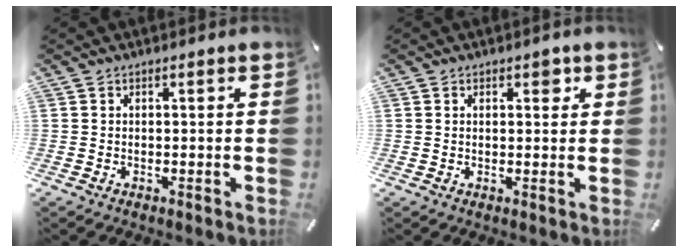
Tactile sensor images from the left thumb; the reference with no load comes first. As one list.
[{"total": 2.3, "force": [0.8, 1.4, 1.6], "torque": [-0.011, -0.002, 0.007]}]